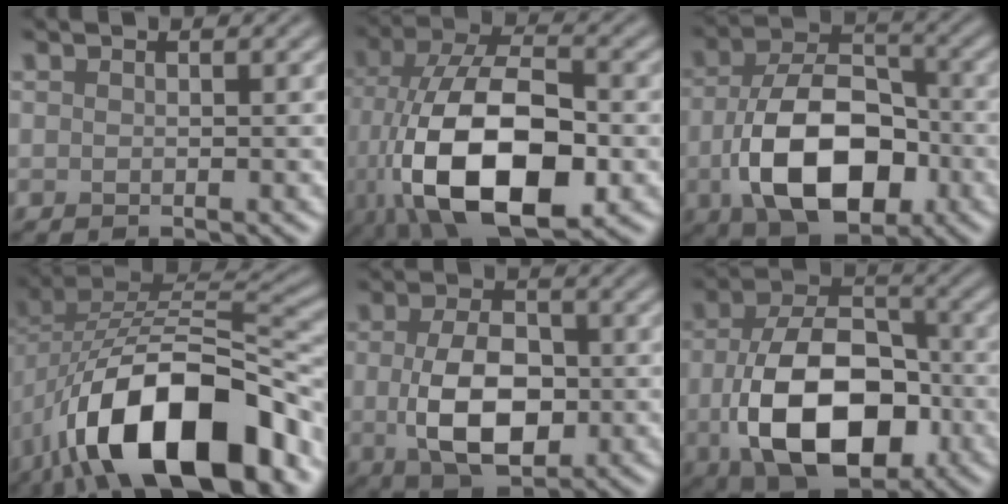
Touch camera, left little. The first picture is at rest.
{"total": 14.0, "force": [-4.2, 6.9, 11.5], "torque": [-0.217, -0.014, -0.078]}
{"total": 11.1, "force": [-3.0, 6.6, 8.3], "torque": [-0.162, -0.013, -0.050]}
{"total": 15.9, "force": [-7.9, 7.2, 11.8], "torque": [-0.189, 0.006, -0.136]}
{"total": 7.3, "force": [-0.7, 4.3, 5.9], "torque": [-0.117, -0.008, -0.013]}
{"total": 12.4, "force": [-2.8, 7.6, 9.3], "torque": [-0.176, -0.025, -0.045]}